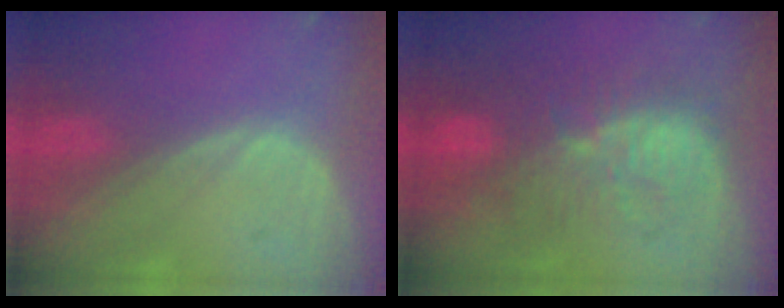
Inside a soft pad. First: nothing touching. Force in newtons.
{"total": 10.1, "press": 9.5, "slide": 3.4}